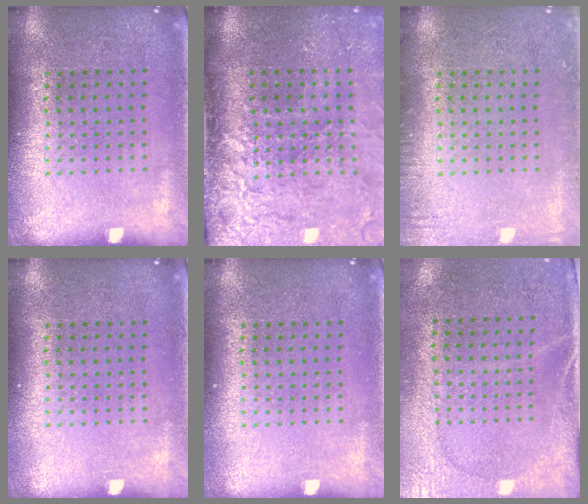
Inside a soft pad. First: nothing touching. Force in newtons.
{"total": 4.5, "press": 3.6, "slide": 2.7}
{"total": 1.5, "press": 1.4, "slide": 0.2}
{"total": 0.0}
{"total": 0.0}
{"total": 2.7, "press": 2.2, "slide": 1.5}